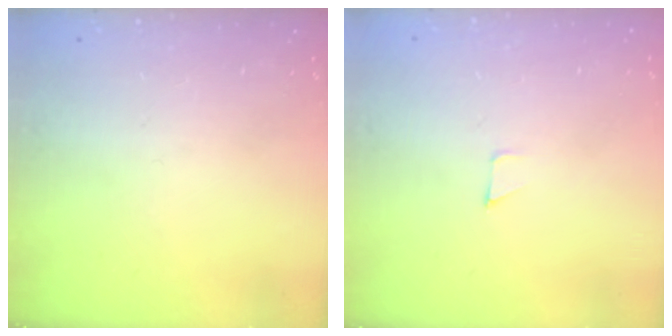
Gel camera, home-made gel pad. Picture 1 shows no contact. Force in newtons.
{"total": 2.6, "press": 2.6, "slide": 0.2}